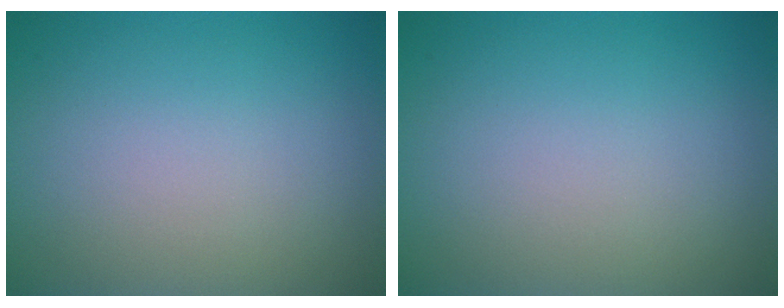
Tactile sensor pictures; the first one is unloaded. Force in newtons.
{"total": 0.0}